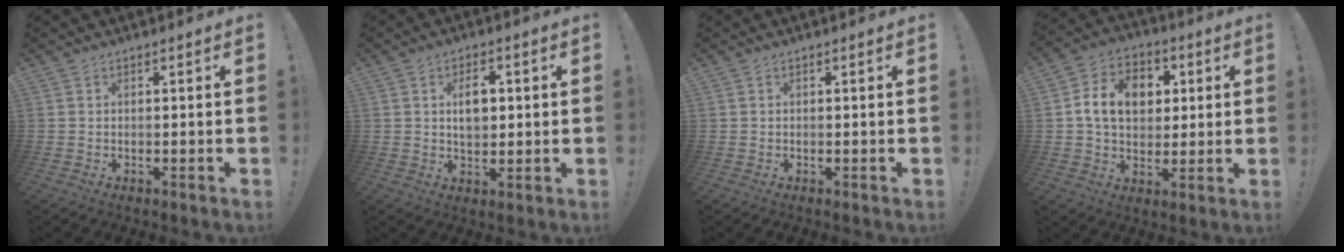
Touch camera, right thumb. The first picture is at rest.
{"total": 6.9, "force": [1.0, 4.8, 4.9], "torque": [-0.079, 0.006, 0.014]}
{"total": 0.0}
{"total": 14.1, "force": [3.0, 10.8, 8.5], "torque": [-0.130, 0.005, 0.061]}